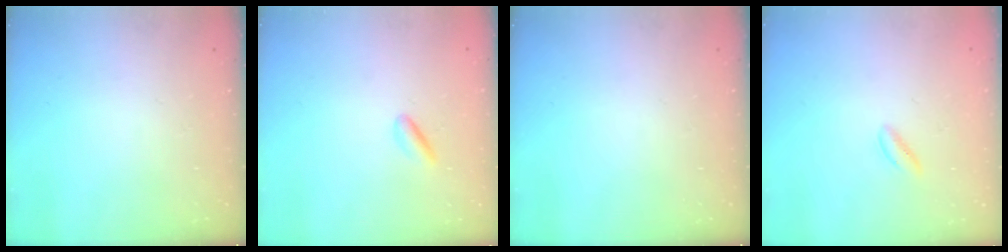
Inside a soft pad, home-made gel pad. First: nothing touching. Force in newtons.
{"total": 2.5, "press": 2.4, "slide": 0.8}
{"total": 0.0}
{"total": 2.1, "press": 1.9, "slide": 0.9}